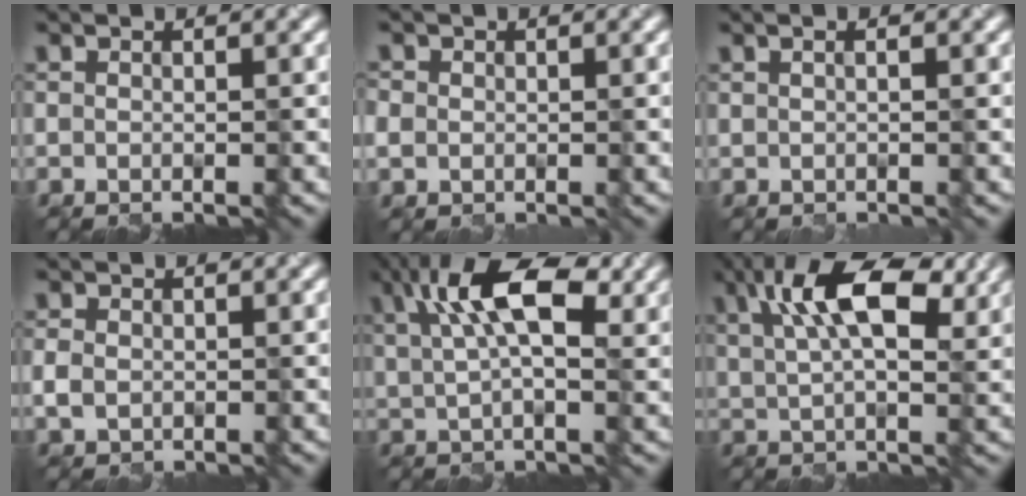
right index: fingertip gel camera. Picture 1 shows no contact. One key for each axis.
{"total": 1.1, "fx": 0.2, "fy": 1.1, "fz": 0.1, "tx": -0.003, "ty": -0.002, "tz": 0.006}
{"total": 1.0, "fx": 0.6, "fy": 0.4, "fz": 0.7, "tx": 0.000, "ty": 0.003, "tz": 0.001}
{"total": 1.2, "fx": -0.1, "fy": 1.1, "fz": 0.4, "tx": -0.013, "ty": -0.003, "tz": 0.001}
{"total": 8.3, "fx": 3.5, "fy": 3.4, "fz": 6.7, "tx": -0.128, "ty": 0.020, "tz": 0.058}
{"total": 9.6, "fx": 4.6, "fy": 4.0, "fz": 7.4, "tx": -0.137, "ty": 0.021, "tz": 0.077}